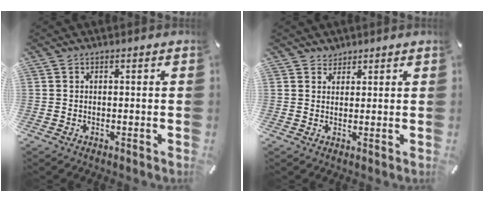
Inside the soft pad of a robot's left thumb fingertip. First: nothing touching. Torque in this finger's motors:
{"motor_torque": [0.09, 0.01, 0.01, -0.10, 0.00]}